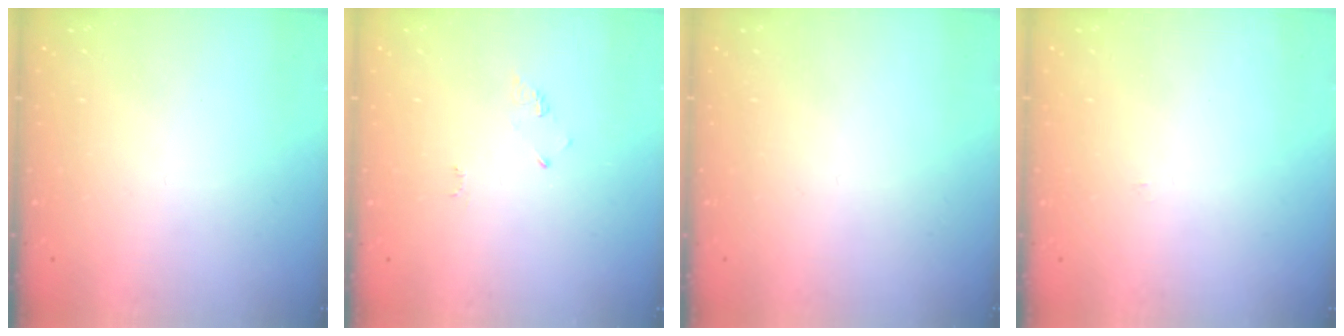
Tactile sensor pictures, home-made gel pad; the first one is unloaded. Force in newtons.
{"total": 2.6, "press": 2.6, "slide": 0.4}
{"total": 1.5, "press": 1.5, "slide": 0.1}
{"total": 2.2, "press": 2.2, "slide": 0.3}